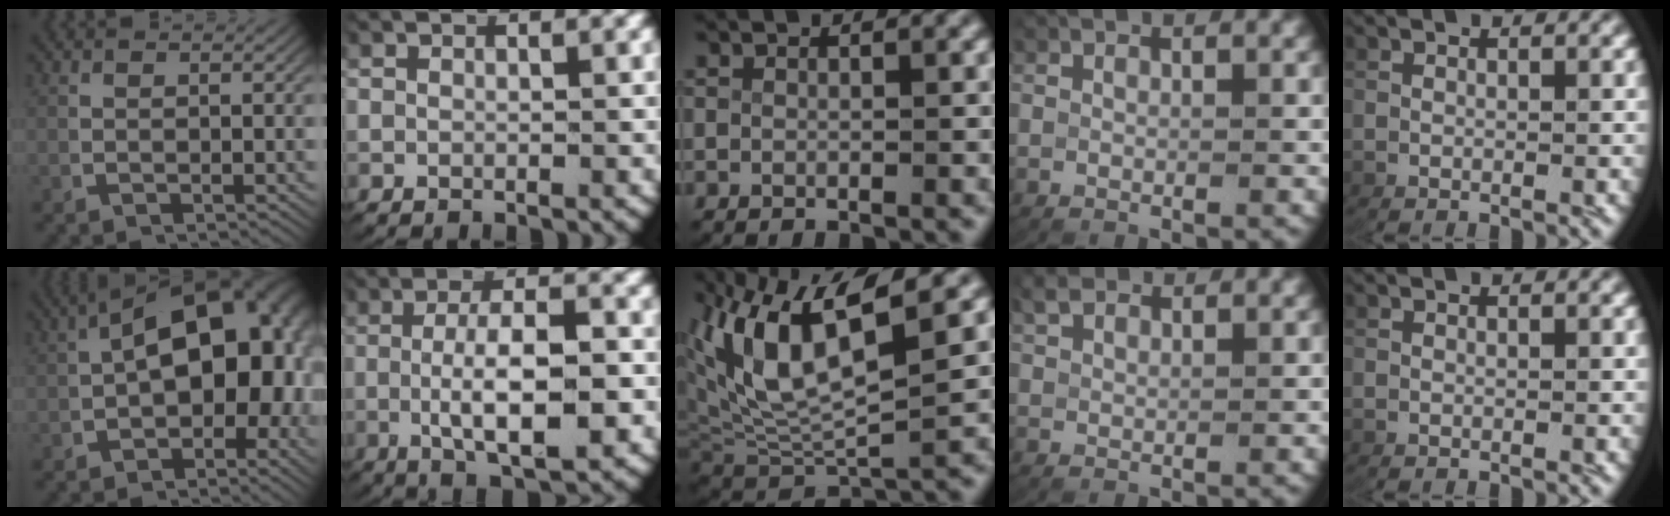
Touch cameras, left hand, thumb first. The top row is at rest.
{"thumb": {"total": 15.8, "force": [0.3, 10.1, 12.2], "torque": [-0.170, -0.038, 0.022]}, "index": {"total": 7.3, "force": [-1.4, 2.8, 6.6], "torque": [-0.108, -0.012, -0.018]}, "middle": {"total": 9.8, "force": [2.0, 5.6, 7.8], "torque": [-0.172, -0.003, 0.042]}, "ring": {"total": 1.7, "force": [1.7, 0.0, 0.3], "torque": [-0.009, 0.000, 0.036]}}